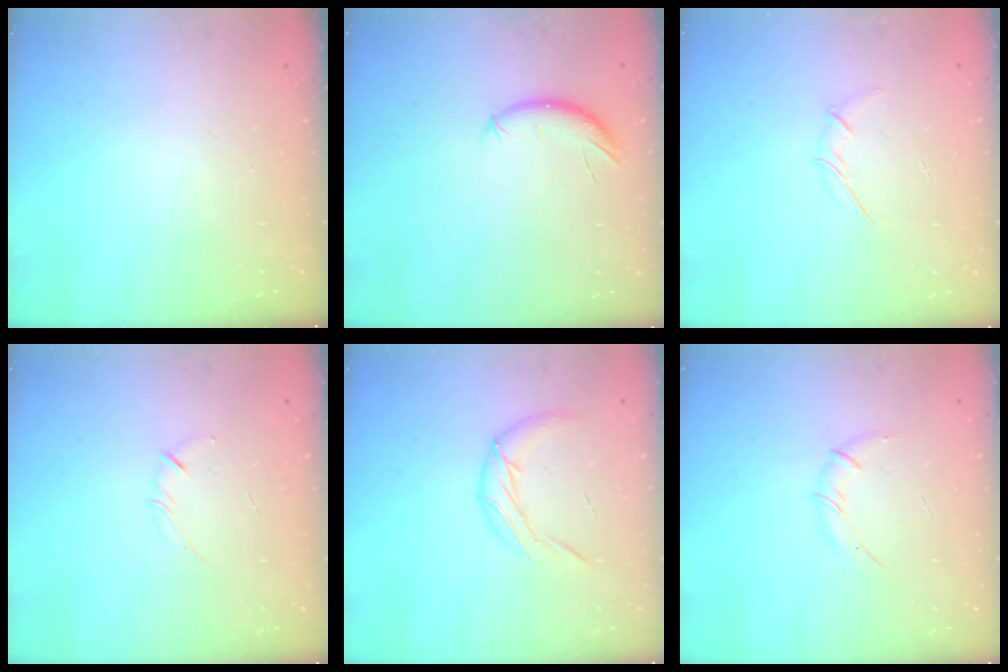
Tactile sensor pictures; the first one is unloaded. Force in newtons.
{"total": 6.6, "press": 6.6, "slide": 0.6}
{"total": 3.4, "press": 3.3, "slide": 0.8}
{"total": 2.5, "press": 2.4, "slide": 0.4}
{"total": 10.8, "press": 10.5, "slide": 2.3}
{"total": 5.6, "press": 5.4, "slide": 1.5}